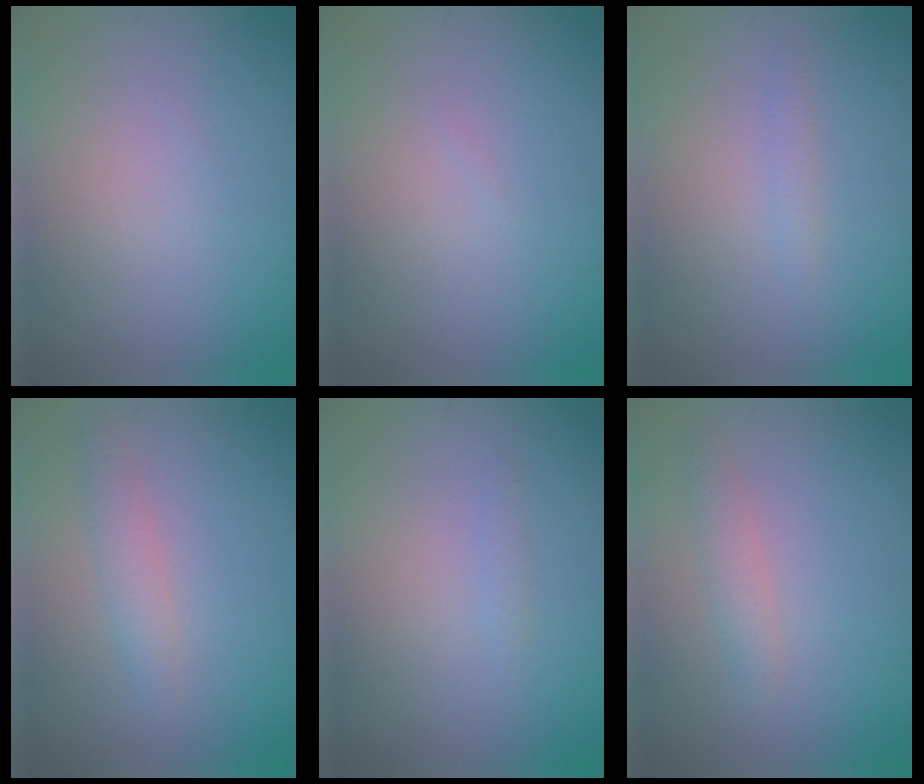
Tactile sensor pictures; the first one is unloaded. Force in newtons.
{"total": 0.0}
{"total": 0.8, "press": 0.8, "slide": 0.1}
{"total": 1.8, "press": 1.8, "slide": 0.1}
{"total": 0.6, "press": 0.6, "slide": 0.1}
{"total": 1.4, "press": 1.4, "slide": 0.1}